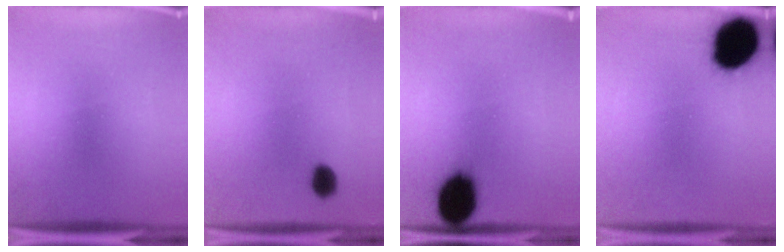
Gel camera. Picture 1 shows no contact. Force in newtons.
{"total": 4.8}
{"total": 13.7}
{"total": 18.7}